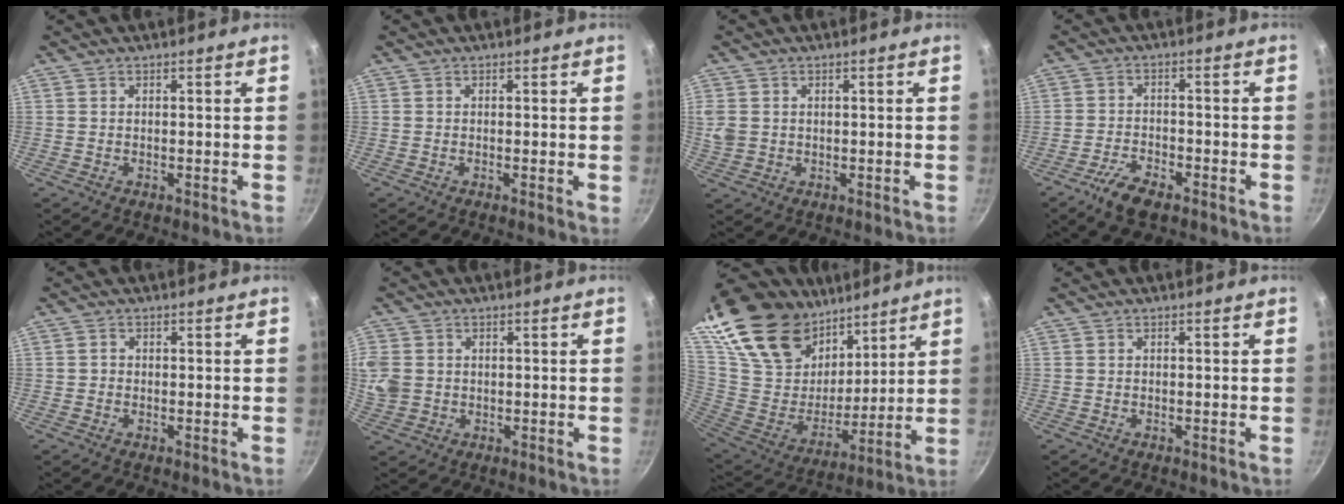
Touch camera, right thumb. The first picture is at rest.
{"total": 0.8, "force": [-0.1, 0.1, 0.8], "torque": [-0.011, -0.002, -0.005]}
{"total": 4.5, "force": [0.6, 3.8, 2.4], "torque": [-0.047, -0.001, 0.016]}
{"total": 6.5, "force": [-4.3, 2.5, 4.1], "torque": [-0.083, 0.021, -0.082]}
{"total": 1.0, "force": [-0.2, 0.9, 0.3], "torque": [-0.003, 0.002, -0.006]}
{"total": 9.1, "force": [0.7, 7.8, 4.7], "torque": [-0.115, 0.007, 0.015]}
{"total": 30.6, "force": [20.6, 17.1, 14.9], "torque": [-0.251, -0.086, 0.387]}
{"total": 0.0}